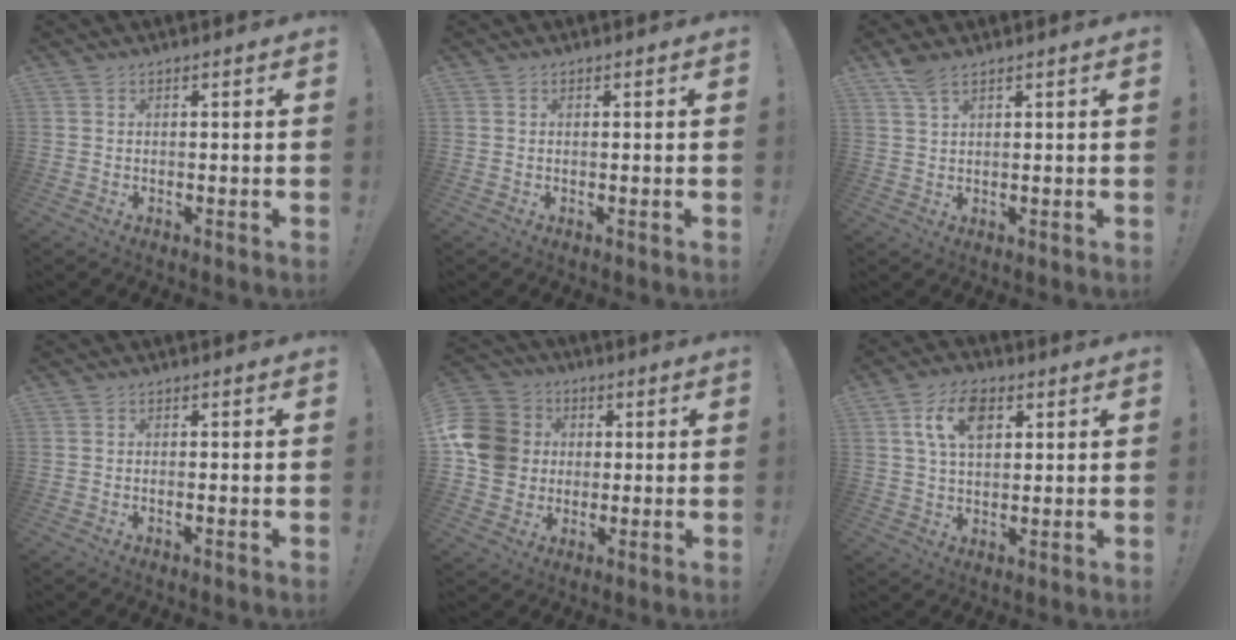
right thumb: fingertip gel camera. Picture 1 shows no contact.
{"total": 0.0}
{"total": 4.3, "force": [3.2, 1.3, 2.7], "torque": [-0.051, -0.011, 0.058]}
{"total": 0.6, "force": [-0.3, -0.2, 0.5], "torque": [-0.008, -0.001, -0.005]}
{"total": 14.2, "force": [1.5, 12.7, 6.2], "torque": [-0.099, 0.001, 0.034]}
{"total": 10.1, "force": [3.8, 6.1, 7.1], "torque": [-0.128, 0.011, 0.073]}